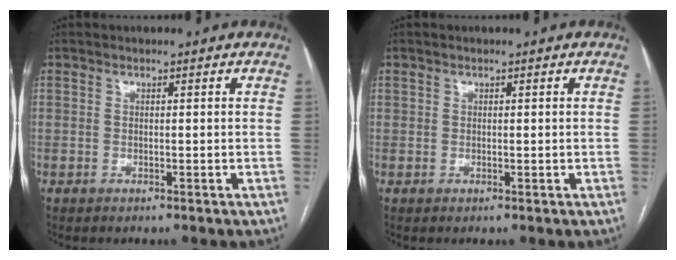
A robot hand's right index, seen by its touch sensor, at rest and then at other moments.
{"total": 0.5, "force": [0.2, 0.4, 0.3], "torque": [-0.004, 0.003, 0.005]}